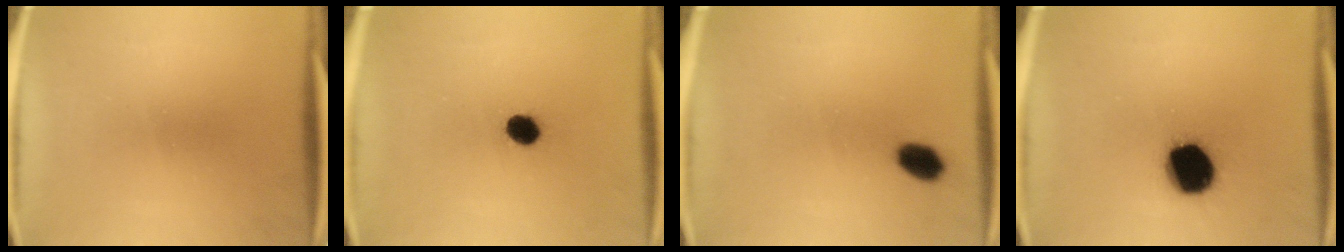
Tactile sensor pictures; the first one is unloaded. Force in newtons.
{"total": 4.2}
{"total": 4.6}
{"total": 15.2}